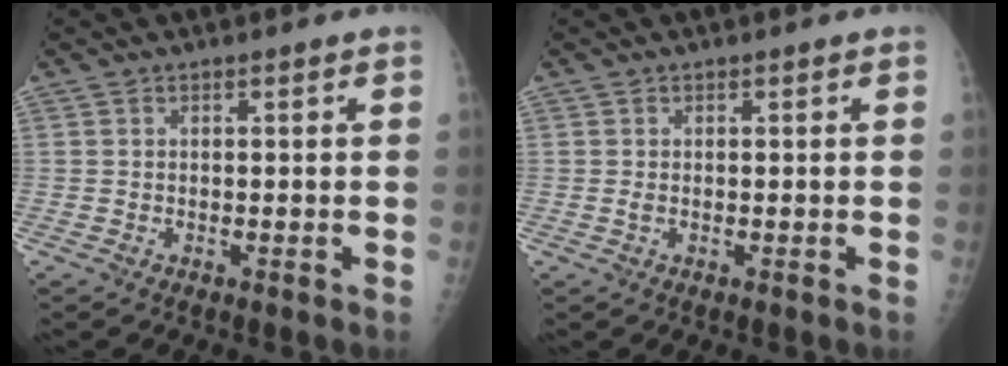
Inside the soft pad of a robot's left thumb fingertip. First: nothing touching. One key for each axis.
{"total": 0.6, "fx": 0.0, "fy": 0.3, "fz": 0.5, "tx": -0.012, "ty": -0.001, "tz": 0.001}